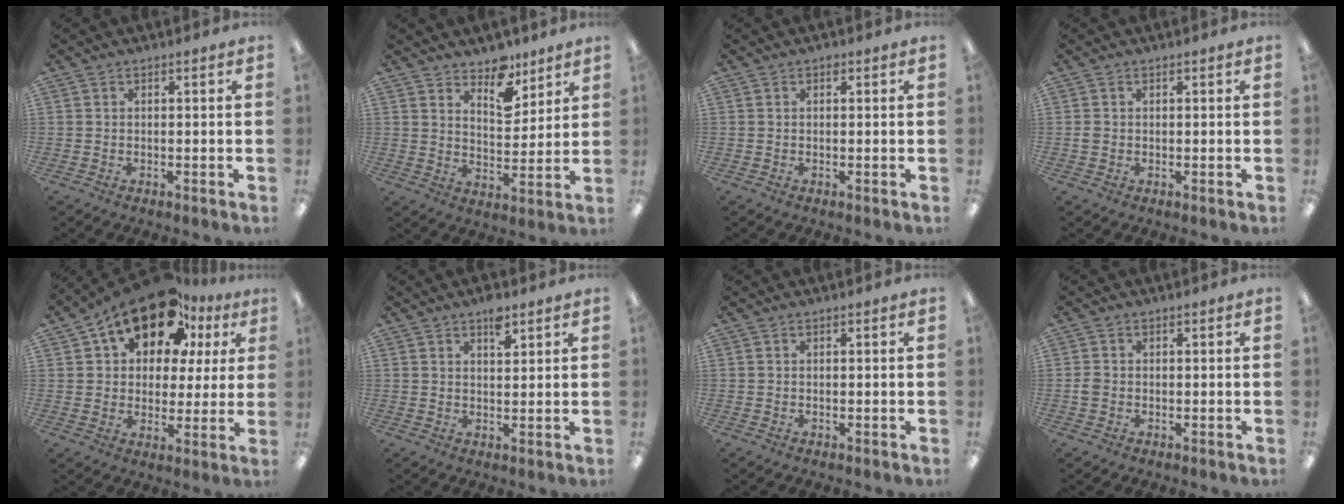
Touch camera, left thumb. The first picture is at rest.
{"total": 9.0, "force": [7.1, 4.3, 3.4], "torque": [-0.034, -0.049, 0.124]}
{"total": 0.7, "force": [0.4, 0.4, 0.3], "torque": [-0.008, 0.003, 0.006]}
{"total": 1.0, "force": [0.0, 1.0, 0.4], "torque": [-0.009, 0.004, 0.000]}
{"total": 16.4, "force": [10.8, 9.1, 8.3], "torque": [-0.143, -0.058, 0.193]}
{"total": 4.5, "force": [3.1, 1.9, 2.6], "torque": [-0.025, -0.017, 0.049]}
{"total": 0.0}
{"total": 1.7, "force": [-0.3, 1.4, 0.8], "torque": [-0.013, 0.004, -0.006]}